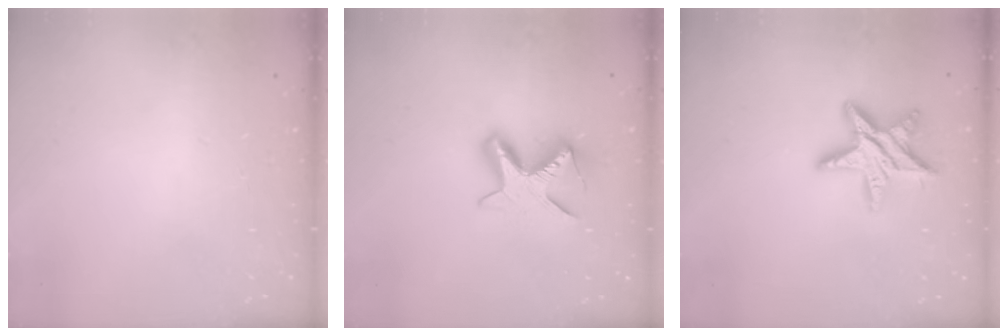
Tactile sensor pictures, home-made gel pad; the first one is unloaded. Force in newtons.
{"total": 10.2, "press": 10.2, "slide": 0.4}
{"total": 12.3, "press": 12.3, "slide": 0.8}